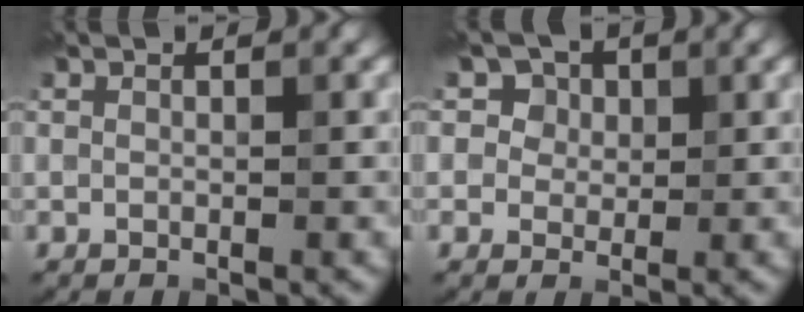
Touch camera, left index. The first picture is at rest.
{"total": 2.8, "force": [1.5, 2.4, 0.4], "torque": [0.001, 0.006, 0.013]}